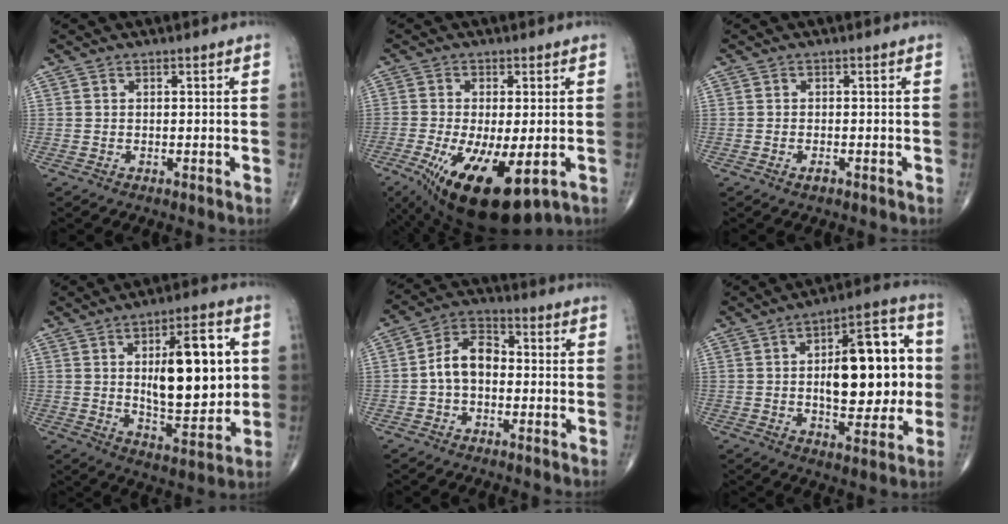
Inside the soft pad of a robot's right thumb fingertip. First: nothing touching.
{"total": 16.2, "force": [-6.2, 6.1, 13.7], "torque": [-0.254, -0.025, -0.086]}
{"total": 1.1, "force": [-0.7, 0.4, 0.7], "torque": [-0.013, 0.001, -0.013]}
{"total": 18.1, "force": [2.6, 7.5, 16.3], "torque": [-0.204, -0.017, 0.044]}
{"total": 7.7, "force": [-0.8, 5.1, 5.8], "torque": [-0.089, 0.028, -0.027]}
{"total": 19.2, "force": [0.9, 9.0, 16.9], "torque": [-0.201, 0.019, 0.014]}